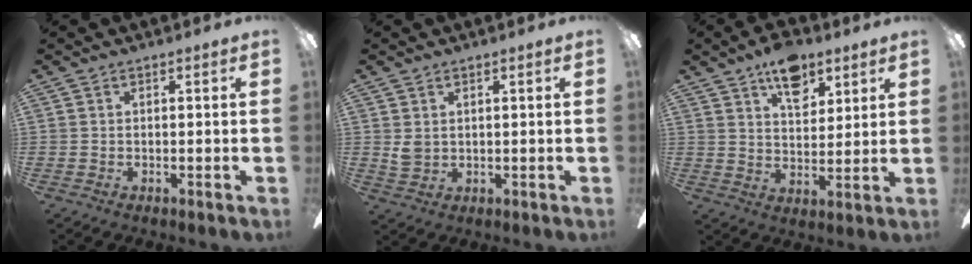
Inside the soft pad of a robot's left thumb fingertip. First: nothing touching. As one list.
[{"total": 3.1, "force": [1.3, 2.2, 1.8], "torque": [-0.037, 0.005, 0.026]}, {"total": 11.4, "force": [7.4, 5.9, 6.4], "torque": [-0.086, -0.032, 0.129]}]